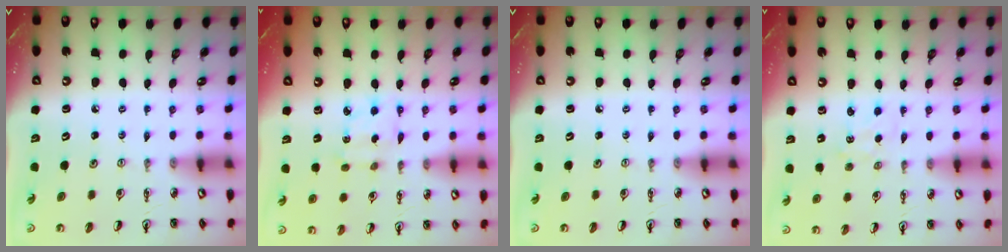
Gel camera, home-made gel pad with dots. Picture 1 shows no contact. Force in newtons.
{"total": 2.5, "press": 2.5, "slide": 0.1}
{"total": 0.0}
{"total": 1.6, "press": 1.5, "slide": 0.3}